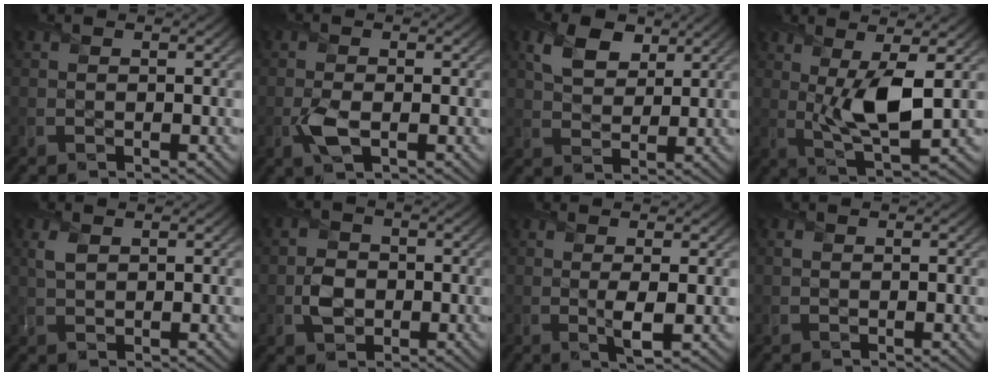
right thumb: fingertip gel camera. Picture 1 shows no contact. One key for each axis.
{"total": 2.9, "fx": -1.0, "fy": 1.5, "fz": 2.4, "tx": -0.058, "ty": -0.008, "tz": -0.022}
{"total": 5.2, "fx": 2.8, "fy": 3.4, "fz": 2.8, "tx": -0.062, "ty": -0.003, "tz": 0.052}
{"total": 7.6, "fx": 0.8, "fy": 2.7, "fz": 7.1, "tx": -0.140, "ty": -0.004, "tz": 0.021}
{"total": 2.0, "fx": 1.0, "fy": 1.1, "fz": 1.4, "tx": -0.039, "ty": 0.002, "tz": 0.021}
{"total": 3.2, "fx": -0.7, "fy": 2.7, "fz": 1.6, "tx": -0.036, "ty": -0.004, "tz": -0.017}
{"total": 2.2, "fx": 0.2, "fy": 0.4, "fz": 2.1, "tx": -0.044, "ty": -0.003, "tz": 0.006}
{"total": 0.6, "fx": 0.4, "fy": 0.4, "fz": 0.2, "tx": -0.007, "ty": -0.002, "tz": 0.007}